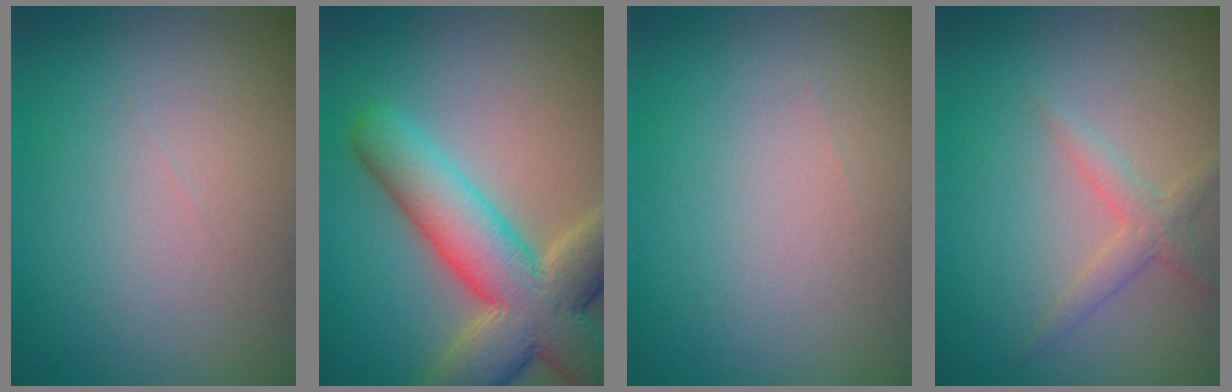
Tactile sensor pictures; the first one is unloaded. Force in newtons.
{"total": 9.6, "press": 9.6, "slide": 0.8}
{"total": 0.0}
{"total": 1.8, "press": 1.8, "slide": 0.1}